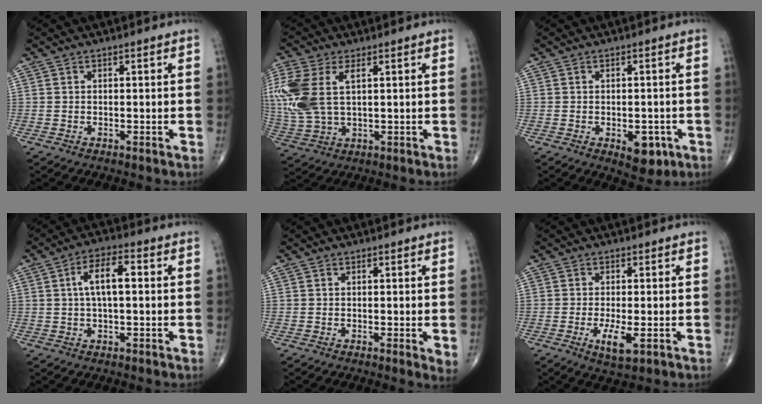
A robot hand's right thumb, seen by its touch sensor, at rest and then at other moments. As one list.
[{"total": 14.1, "force": [3.4, 7.7, 11.4], "torque": [-0.293, 0.002, 0.072]}, {"total": 5.6, "force": [-2.0, 3.1, 4.2], "torque": [-0.035, 0.003, -0.016]}, {"total": 7.3, "force": [1.0, 2.9, 6.6], "torque": [-0.113, 0.014, 0.012]}, {"total": 2.2, "force": [0.1, 0.5, 2.1], "torque": [-0.032, -0.009, 0.000]}, {"total": 4.9, "force": [-1.5, 1.5, 4.4], "torque": [-0.084, -0.012, -0.023]}]